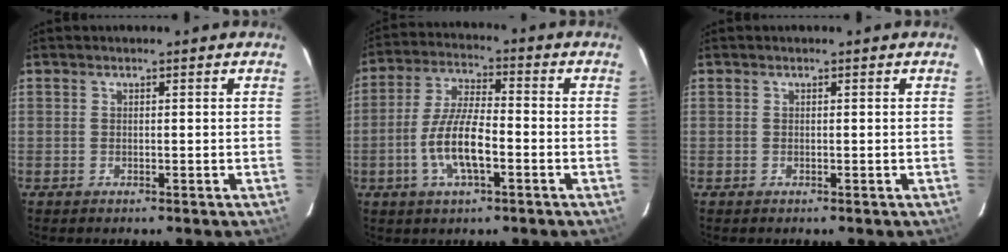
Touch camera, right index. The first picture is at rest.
{"total": 10.2, "force": [-3.3, 3.1, 9.1], "torque": [-0.185, 0.000, -0.064]}
{"total": 0.0}